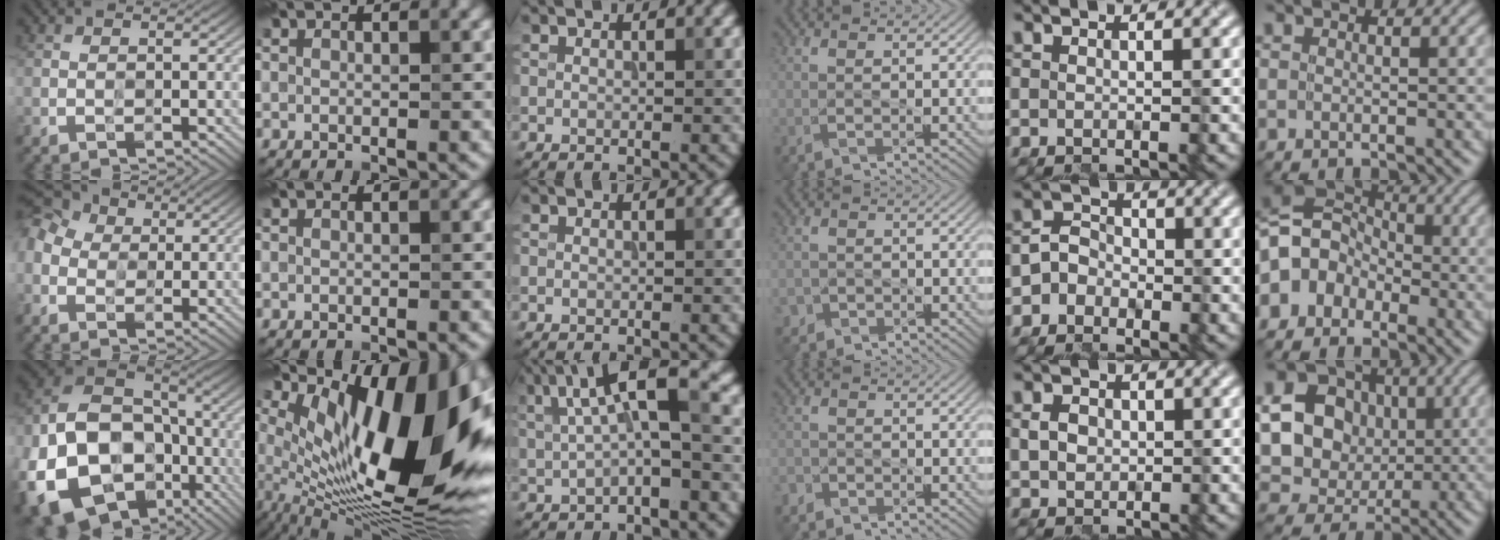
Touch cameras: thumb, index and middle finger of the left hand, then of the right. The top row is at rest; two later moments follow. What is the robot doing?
{"motion": "wipe", "object": "plastic plate"}